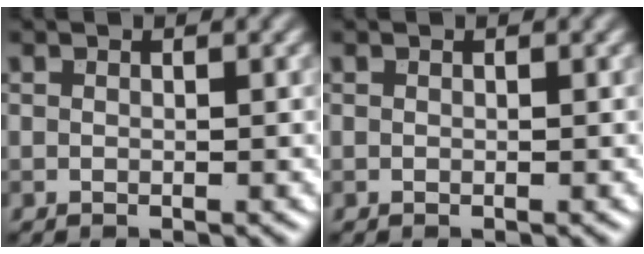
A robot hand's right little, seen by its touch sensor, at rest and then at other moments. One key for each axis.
{"total": 0.0}